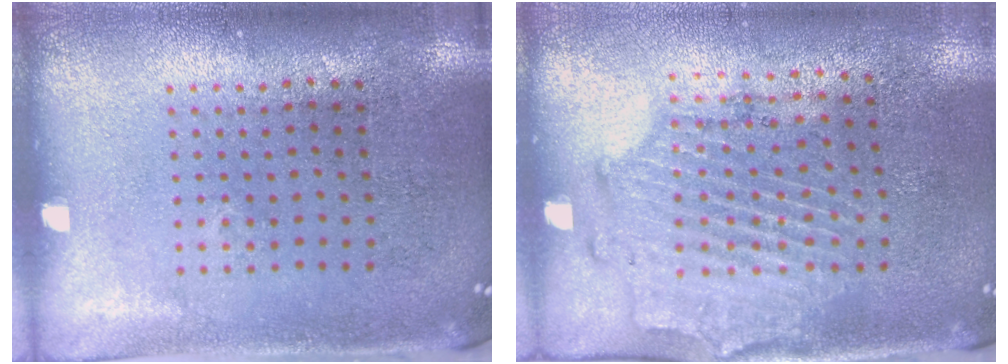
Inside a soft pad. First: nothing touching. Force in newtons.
{"total": 1.7, "press": 1.4, "slide": 0.9}